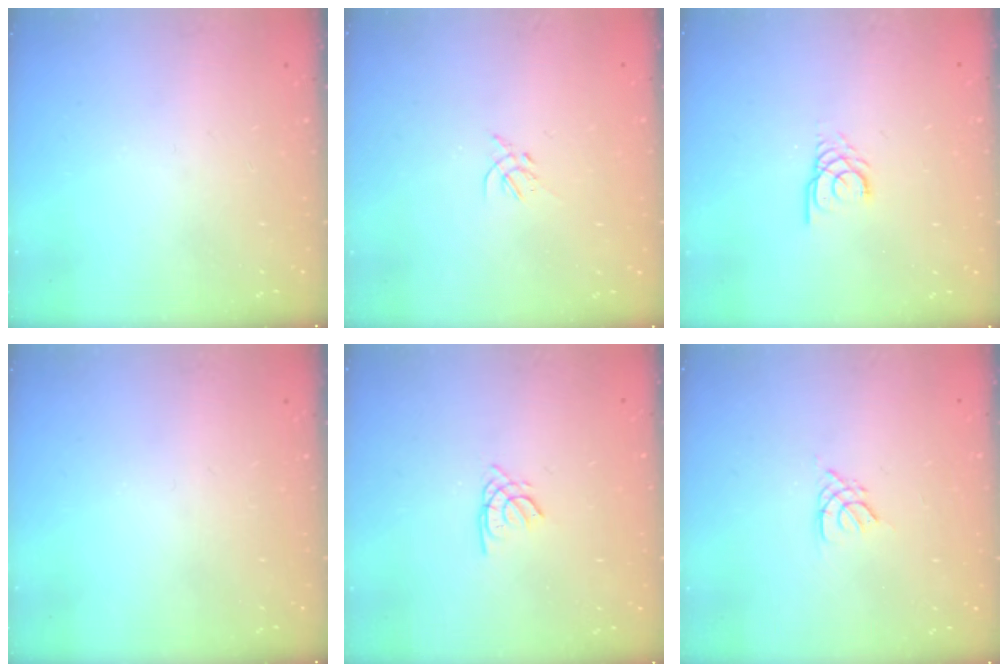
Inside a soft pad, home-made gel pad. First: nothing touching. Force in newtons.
{"total": 1.4, "press": 1.3, "slide": 0.5}
{"total": 3.0, "press": 3.0, "slide": 0.3}
{"total": 0.0}
{"total": 1.7, "press": 1.7, "slide": 0.4}
{"total": 2.8, "press": 2.7, "slide": 0.5}